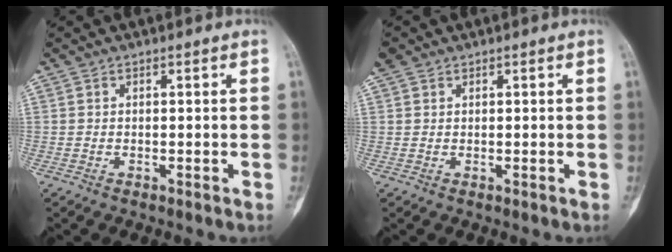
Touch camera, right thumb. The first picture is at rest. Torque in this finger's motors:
{"motor_torque": [-0.20, 0.26, -0.04, -0.15, -0.05]}